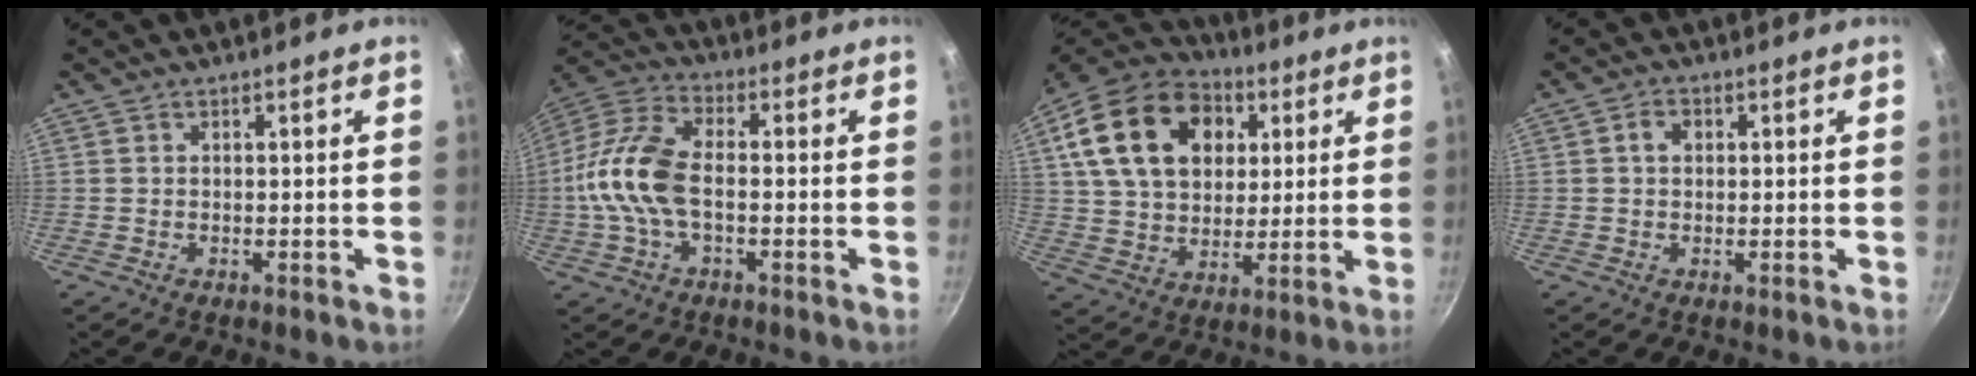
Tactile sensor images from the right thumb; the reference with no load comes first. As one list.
[{"total": 13.3, "force": [-1.5, 7.1, 11.1], "torque": [-0.220, 0.034, -0.048]}, {"total": 23.1, "force": [7.0, 16.4, 14.6], "torque": [-0.239, 0.007, 0.118]}, {"total": 2.5, "force": [0.5, 1.9, 1.5], "torque": [-0.016, 0.005, 0.006]}]